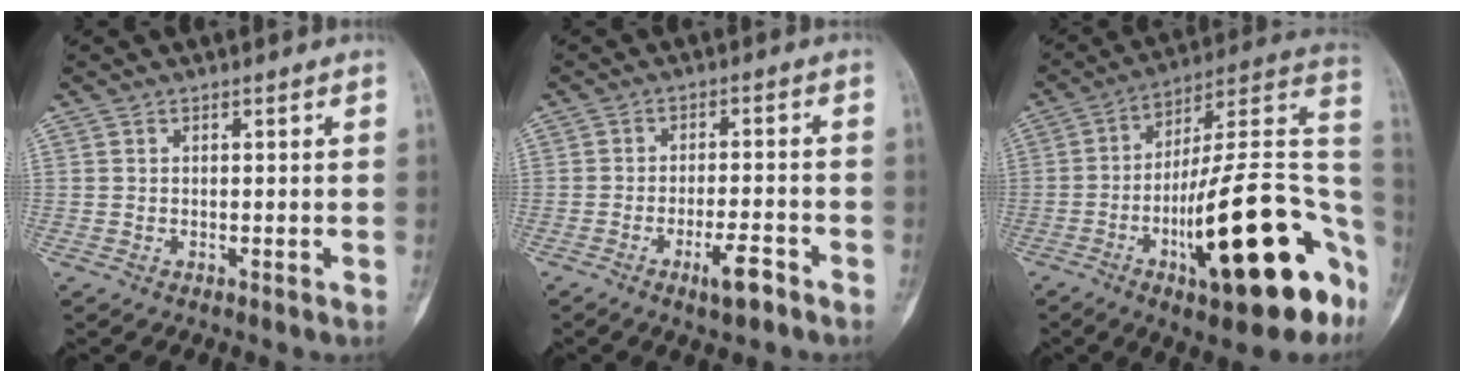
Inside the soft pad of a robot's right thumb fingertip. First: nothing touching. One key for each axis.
{"total": 5.3, "fx": -3.2, "fy": 1.3, "fz": 4.0, "tx": -0.070, "ty": 0.019, "tz": -0.051}
{"total": 29.2, "fx": -10.1, "fy": 8.5, "fz": 26.1, "tx": -0.320, "ty": 0.044, "tz": -0.148}